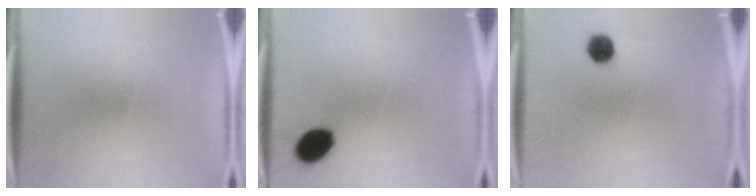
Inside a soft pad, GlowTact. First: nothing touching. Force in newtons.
{"total": 8.4}
{"total": 4.7}